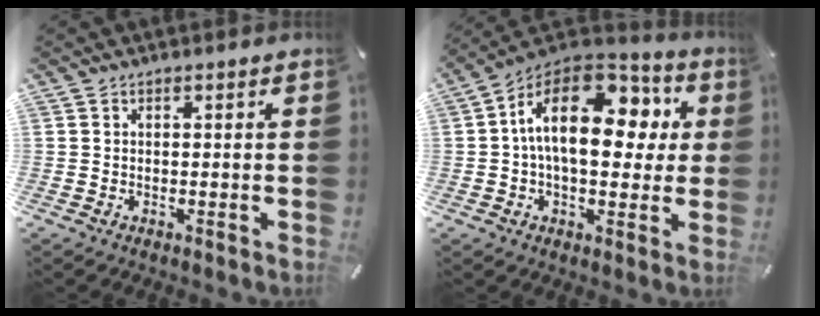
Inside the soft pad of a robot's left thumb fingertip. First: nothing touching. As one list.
[{"total": 19.3, "force": [4.1, 11.5, 14.9], "torque": [-0.252, -0.010, 0.068]}]